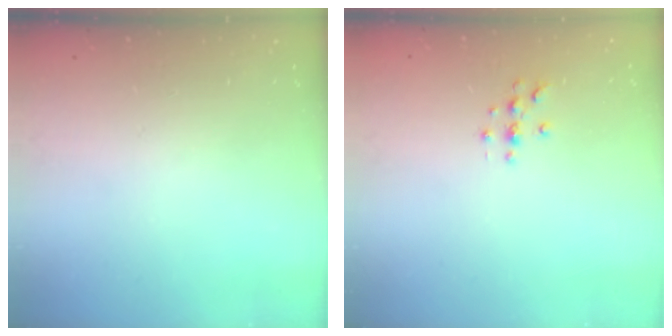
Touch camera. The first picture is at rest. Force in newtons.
{"total": 3.7, "press": 3.7, "slide": 0.4}